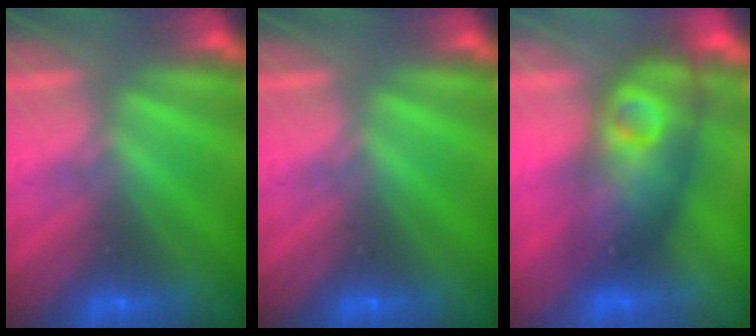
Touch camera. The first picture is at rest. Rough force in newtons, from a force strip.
{"total": 0.0}
{"total": 4.4}